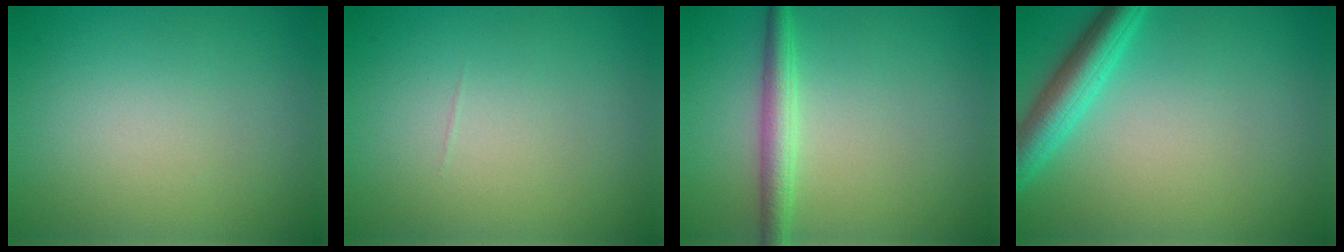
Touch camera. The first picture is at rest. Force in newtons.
{"total": 0.0}
{"total": 2.7, "press": 2.7, "slide": 0.0}
{"total": 3.9, "press": 3.9, "slide": 0.2}